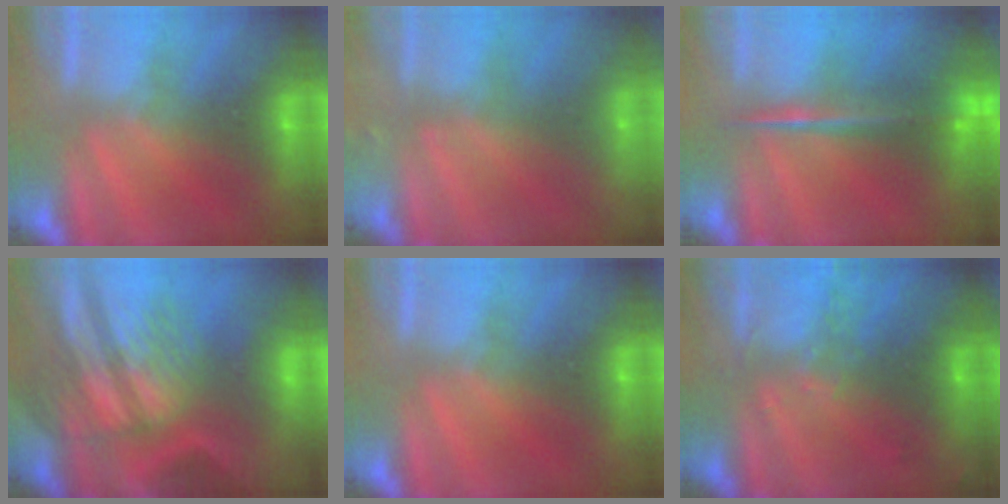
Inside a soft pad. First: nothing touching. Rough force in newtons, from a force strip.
{"total": 2.4}
{"total": 5.6}
{"total": 9.1}
{"total": 0.0}
{"total": 2.9}